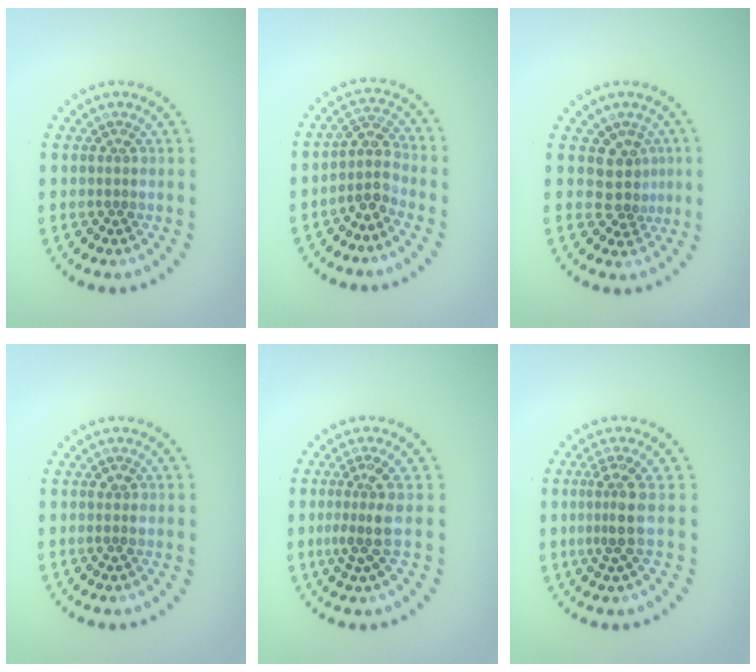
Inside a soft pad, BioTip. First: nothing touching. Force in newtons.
{"total": 2.4, "press": 1.8, "slide": 1.5}
{"total": 2.8, "press": 2.0, "slide": 2.0}
{"total": 1.0, "press": 0.9, "slide": 0.3}
{"total": 2.8, "press": 2.0, "slide": 1.9}
{"total": 2.7, "press": 1.9, "slide": 1.9}